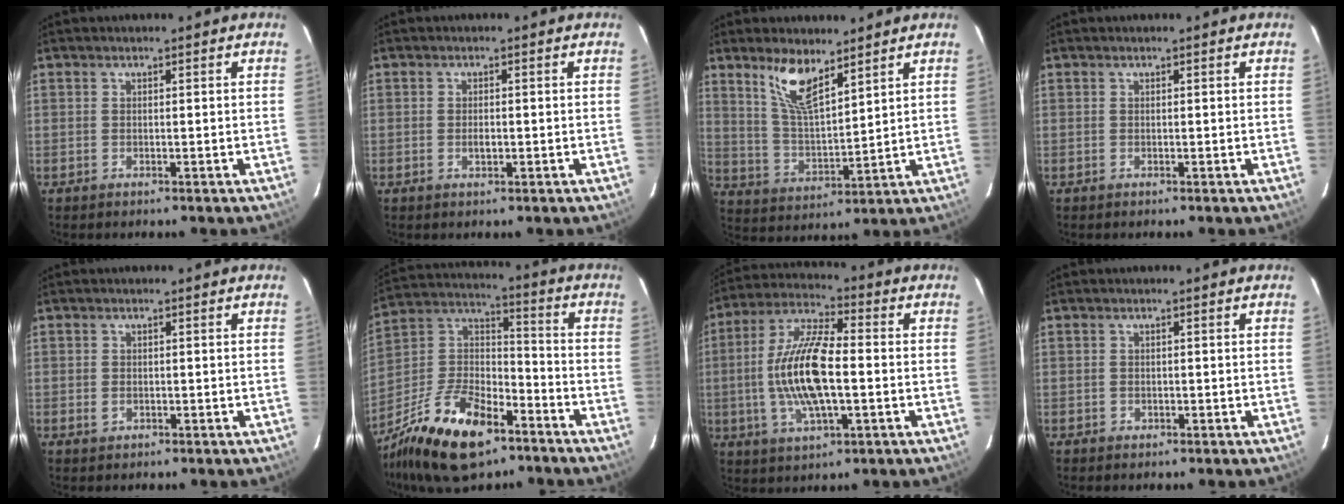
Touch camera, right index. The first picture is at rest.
{"total": 1.5, "force": [-0.4, 0.9, 1.1], "torque": [-0.021, -0.001, -0.005]}
{"total": 9.2, "force": [6.3, 2.7, 6.2], "torque": [-0.119, 0.001, 0.129]}
{"total": 0.0}
{"total": 1.4, "force": [-0.4, 1.1, 0.6], "torque": [-0.010, 0.001, -0.007]}
{"total": 22.3, "force": [-13.7, 10.3, 14.3], "torque": [-0.302, -0.003, -0.239]}
{"total": 14.9, "force": [-1.7, 4.9, 14.0], "torque": [-0.285, 0.005, -0.034]}
{"total": 1.0, "force": [-0.5, 0.9, 0.1], "torque": [0.001, 0.002, -0.005]}